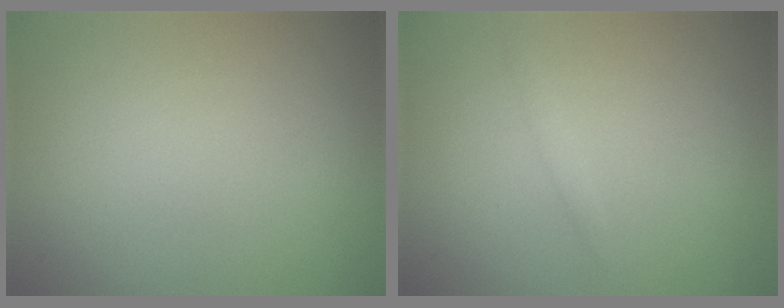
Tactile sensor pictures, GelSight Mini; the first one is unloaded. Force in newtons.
{"total": 0.7, "press": 0.7, "slide": 0.0}